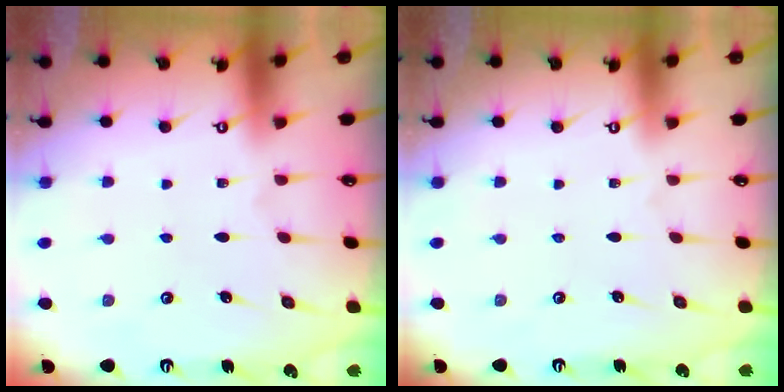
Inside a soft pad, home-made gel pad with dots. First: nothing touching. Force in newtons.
{"total": 0.0}